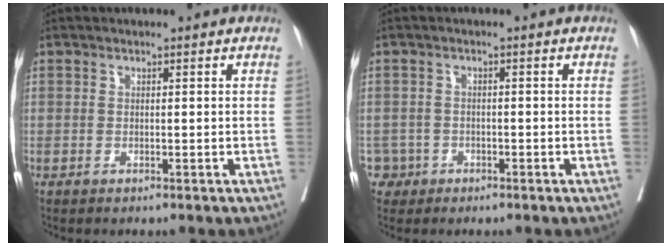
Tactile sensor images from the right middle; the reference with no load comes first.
{"total": 2.5, "force": [-1.1, 2.2, -0.5], "torque": [0.014, 0.014, -0.021]}